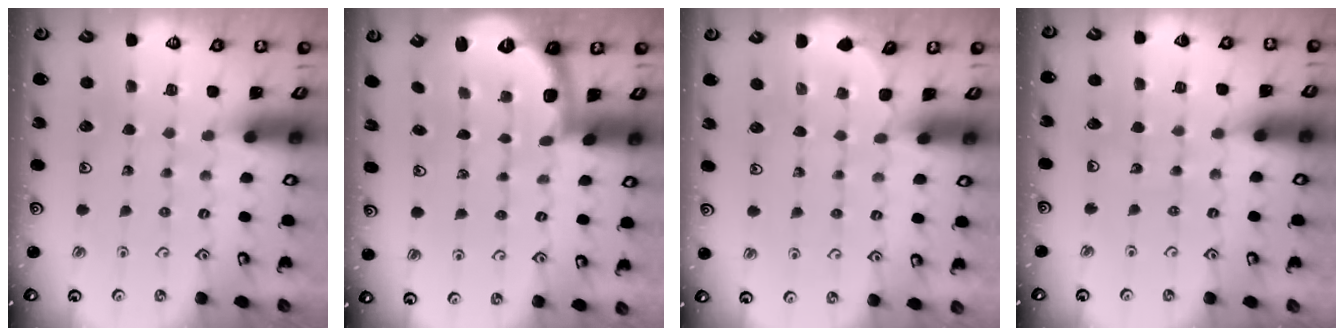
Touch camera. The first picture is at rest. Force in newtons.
{"total": 2.7, "press": 1.7, "slide": 2.1}
{"total": 0.9, "press": 0.9, "slide": 0.1}
{"total": 5.6, "press": 5.5, "slide": 0.6}